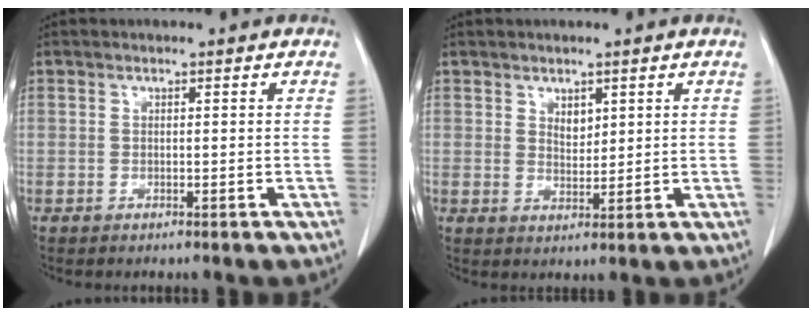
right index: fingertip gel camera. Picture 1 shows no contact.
{"total": 2.4, "force": [1.3, 1.3, 1.5], "torque": [-0.025, -0.003, 0.027]}